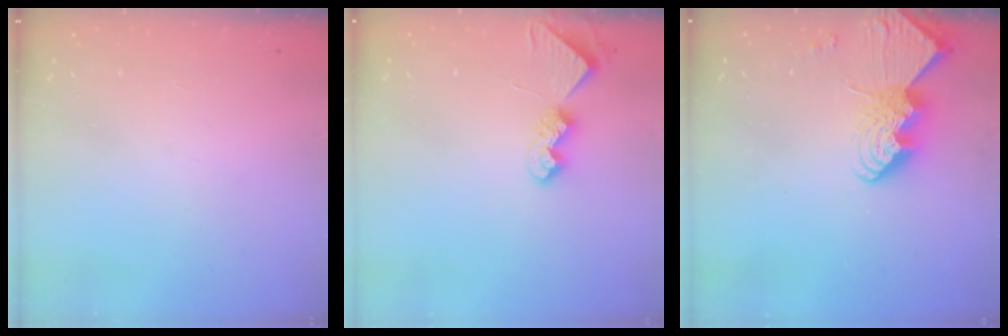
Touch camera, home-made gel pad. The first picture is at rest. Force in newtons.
{"total": 8.4, "press": 8.4, "slide": 0.4}
{"total": 11.7, "press": 11.7, "slide": 0.8}